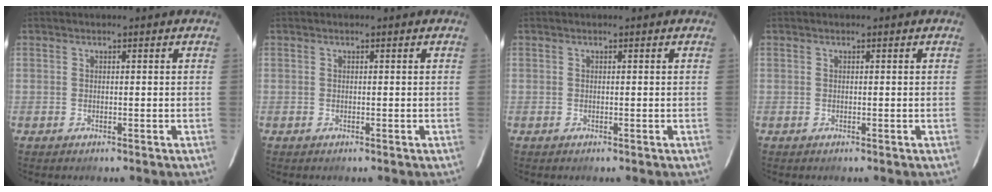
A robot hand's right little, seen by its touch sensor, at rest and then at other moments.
{"total": 0.0}
{"total": 0.0}
{"total": 0.0}